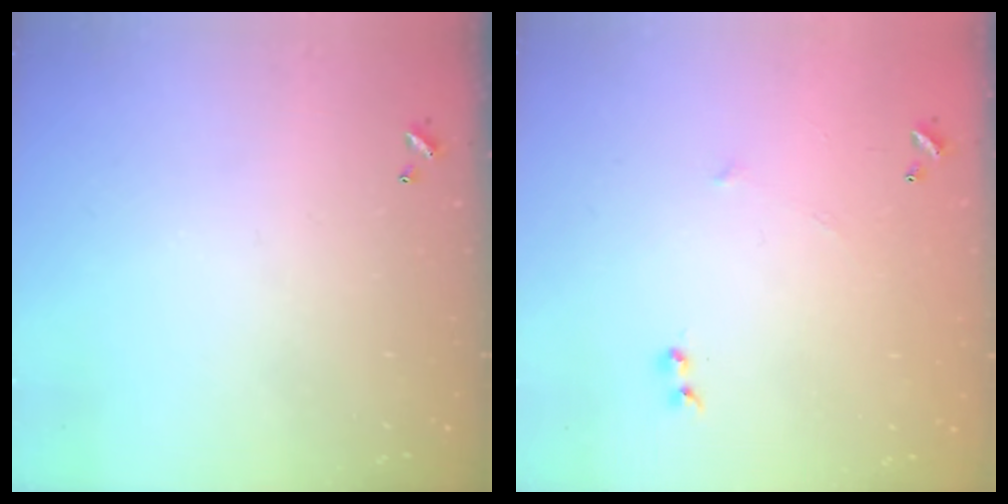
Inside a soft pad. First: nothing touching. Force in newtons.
{"total": 6.1, "press": 6.0, "slide": 0.9}